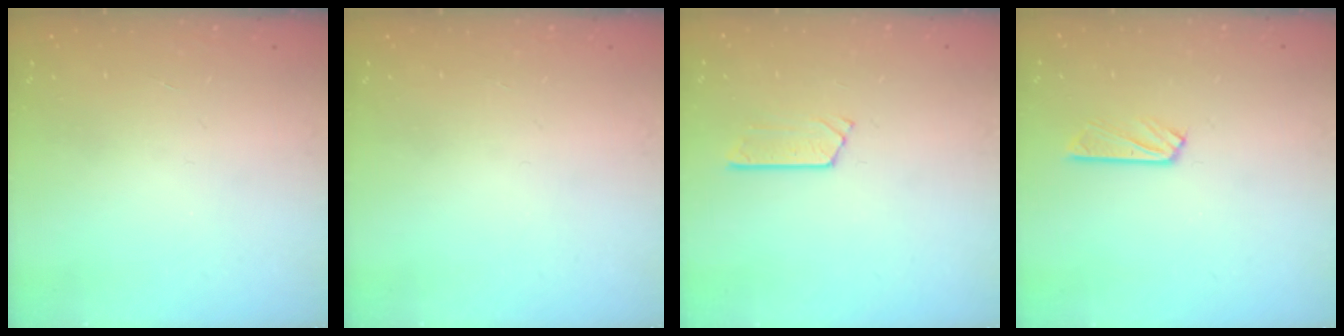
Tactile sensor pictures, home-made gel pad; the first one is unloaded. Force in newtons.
{"total": 0.0}
{"total": 3.9, "press": 3.9, "slide": 0.2}
{"total": 4.3, "press": 4.2, "slide": 0.5}